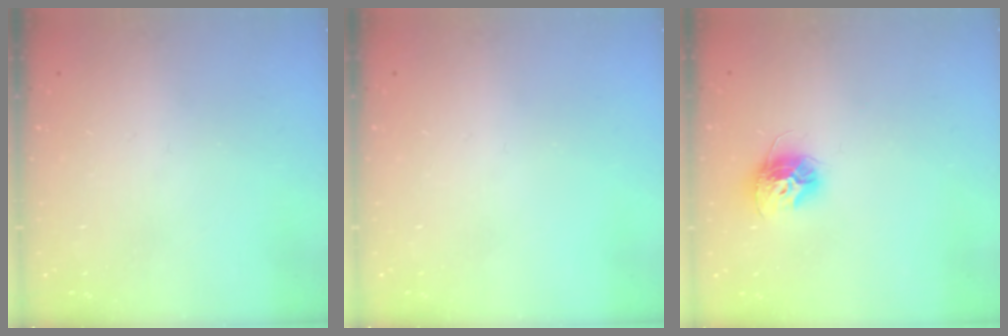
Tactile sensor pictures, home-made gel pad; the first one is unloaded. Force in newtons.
{"total": 0.0}
{"total": 10.5, "press": 10.4, "slide": 0.9}